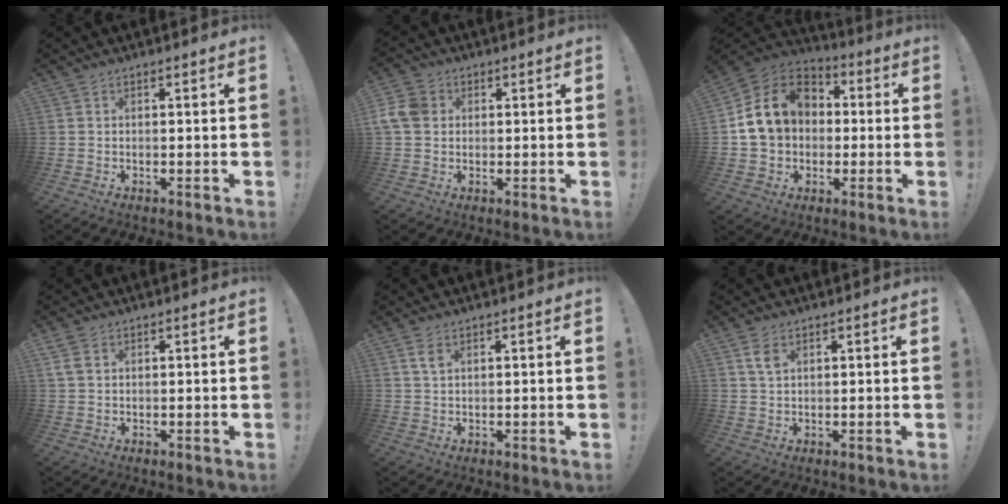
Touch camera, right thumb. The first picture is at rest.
{"total": 8.4, "force": [1.4, 6.8, 4.8], "torque": [-0.109, 0.006, 0.029]}
{"total": 17.3, "force": [3.1, 13.8, 10.0], "torque": [-0.159, 0.006, 0.067]}
{"total": 3.8, "force": [1.7, 2.4, 2.4], "torque": [-0.047, 0.002, 0.035]}
{"total": 2.9, "force": [1.5, 1.4, 2.1], "torque": [-0.039, -0.003, 0.026]}
{"total": 3.9, "force": [2.0, 1.9, 2.7], "torque": [-0.042, -0.007, 0.034]}